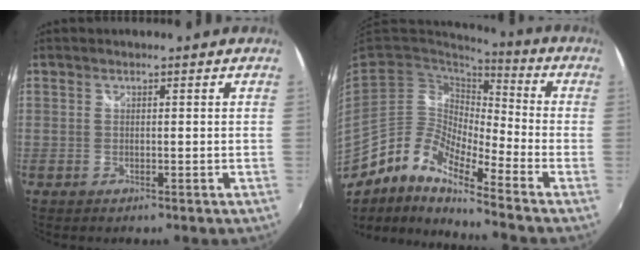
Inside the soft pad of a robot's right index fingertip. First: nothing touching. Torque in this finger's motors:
{"motor_torque": [0.41, -0.38, 0.24, 0.06]}